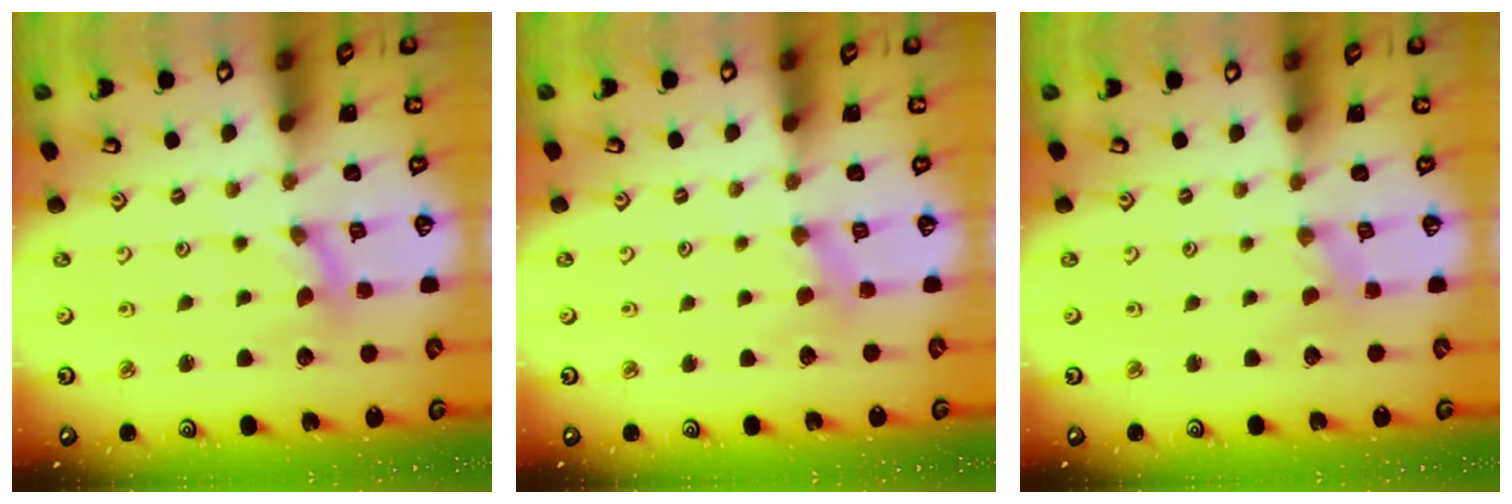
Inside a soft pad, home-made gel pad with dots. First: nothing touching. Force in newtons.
{"total": 2.4, "press": 2.4, "slide": 0.5}
{"total": 0.0}